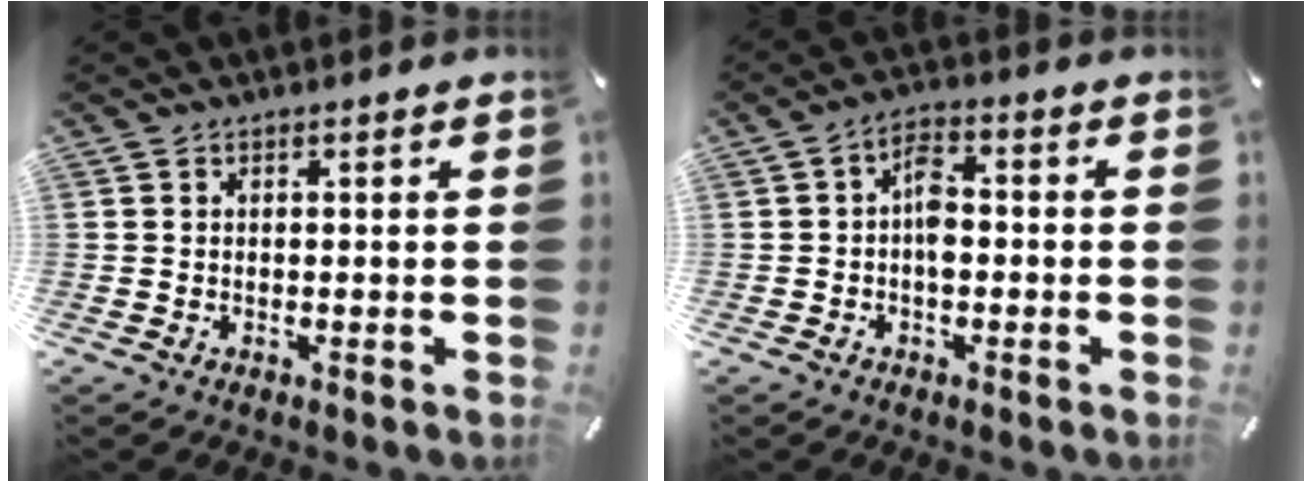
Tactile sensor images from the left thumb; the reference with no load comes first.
{"total": 5.6, "force": [-0.8, 3.2, 4.5], "torque": [-0.087, 0.013, -0.014]}